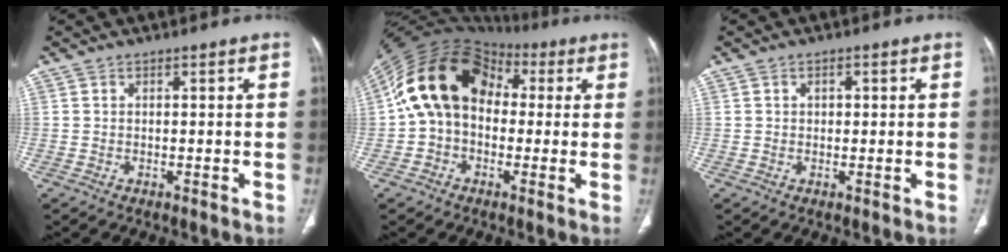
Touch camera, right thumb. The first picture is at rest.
{"total": 16.8, "force": [2.0, 12.6, 11.0], "torque": [-0.180, 0.050, 0.025]}
{"total": 1.3, "force": [0.3, 1.0, 0.8], "torque": [-0.008, 0.001, 0.004]}